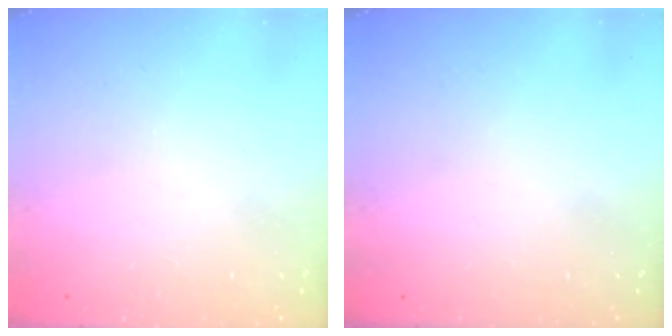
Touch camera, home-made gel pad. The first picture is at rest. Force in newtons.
{"total": 0.0}